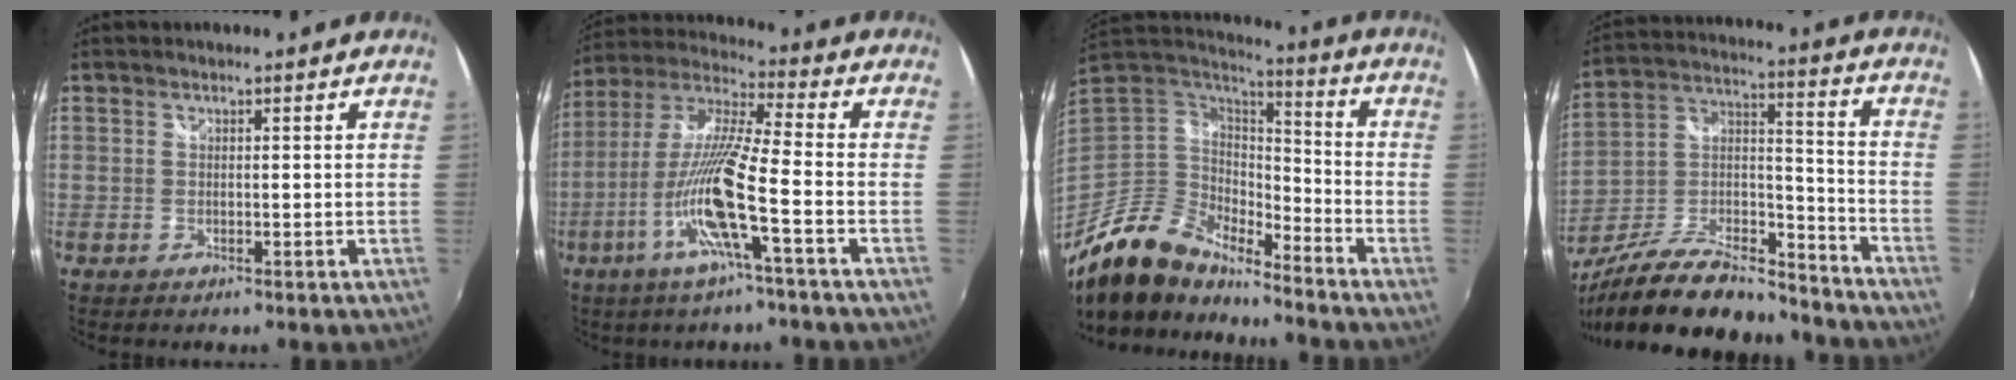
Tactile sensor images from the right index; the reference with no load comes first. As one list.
[{"total": 14.8, "force": [-6.3, 0.2, 13.4], "torque": [-0.260, -0.020, -0.124]}, {"total": 16.6, "force": [-13.6, 5.9, 7.4], "torque": [-0.162, -0.013, -0.263]}, {"total": 23.4, "force": [-18.0, 7.3, 13.1], "torque": [-0.251, -0.008, -0.290]}]